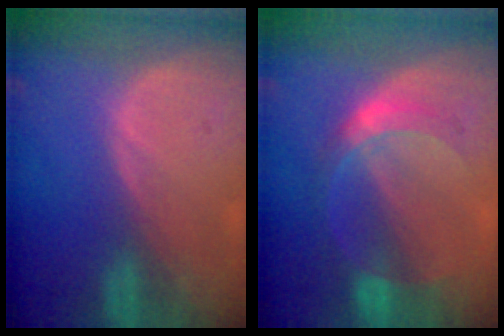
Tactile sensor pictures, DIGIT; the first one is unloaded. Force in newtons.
{"total": 5.6, "press": 5.6, "slide": 0.0}